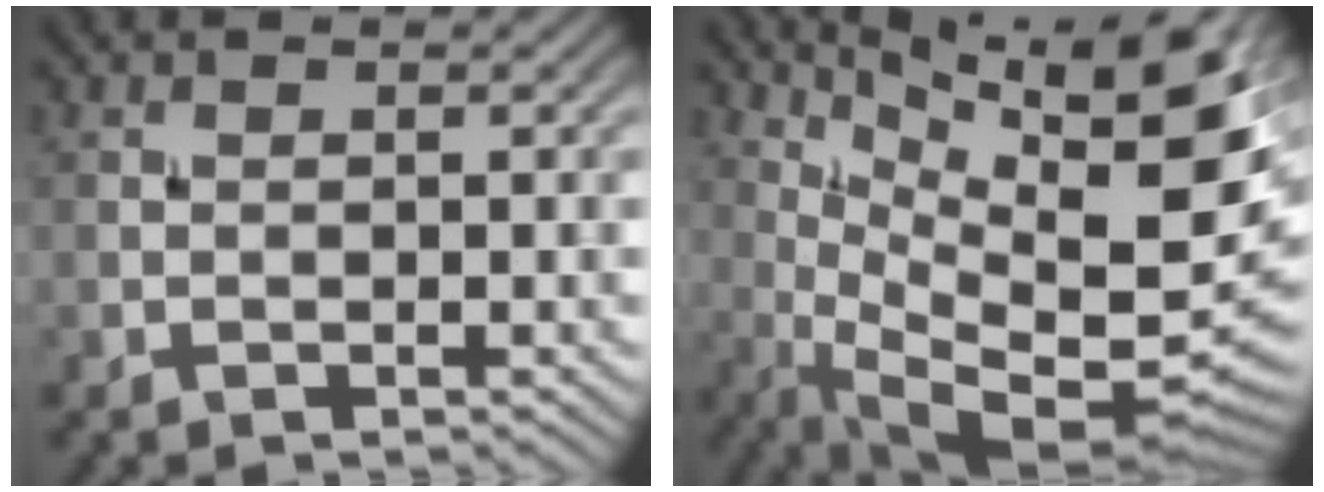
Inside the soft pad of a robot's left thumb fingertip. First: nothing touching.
{"total": 16.7, "force": [4.7, 5.5, 15.1], "torque": [-0.241, 0.005, 0.108]}